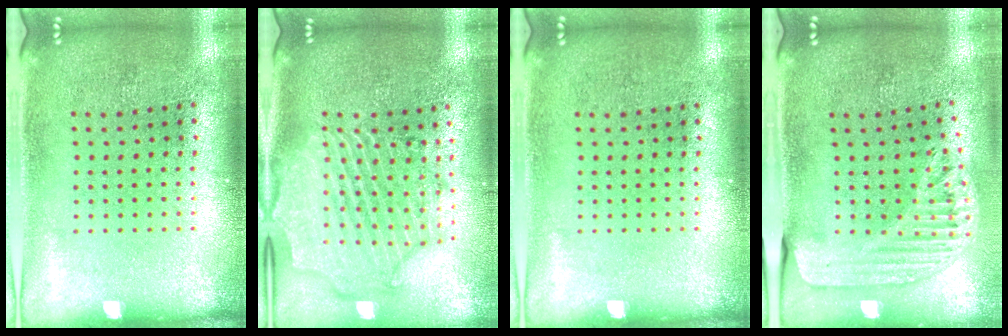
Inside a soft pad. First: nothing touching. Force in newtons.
{"total": 2.6, "press": 2.3, "slide": 1.1}
{"total": 0.0}
{"total": 1.5, "press": 1.5, "slide": 0.3}